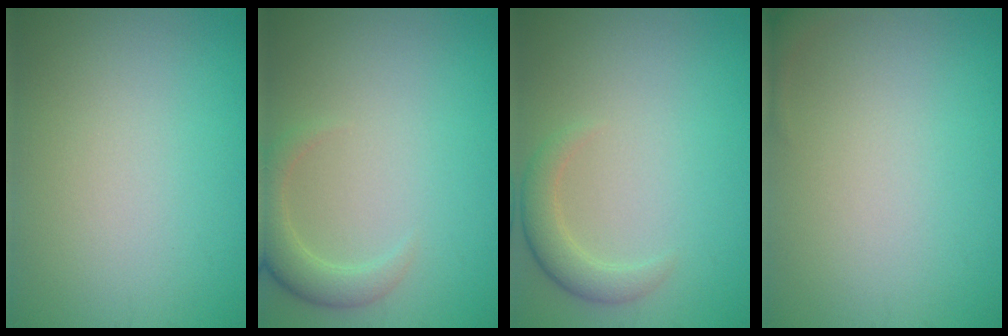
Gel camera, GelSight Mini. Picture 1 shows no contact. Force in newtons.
{"total": 2.9, "press": 2.8, "slide": 0.3}
{"total": 2.6, "press": 2.6, "slide": 0.1}
{"total": 1.1, "press": 1.1, "slide": 0.1}